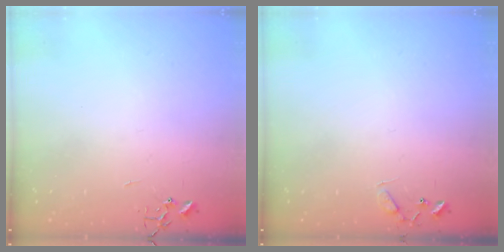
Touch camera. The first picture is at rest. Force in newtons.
{"total": 5.6, "press": 5.6, "slide": 0.5}